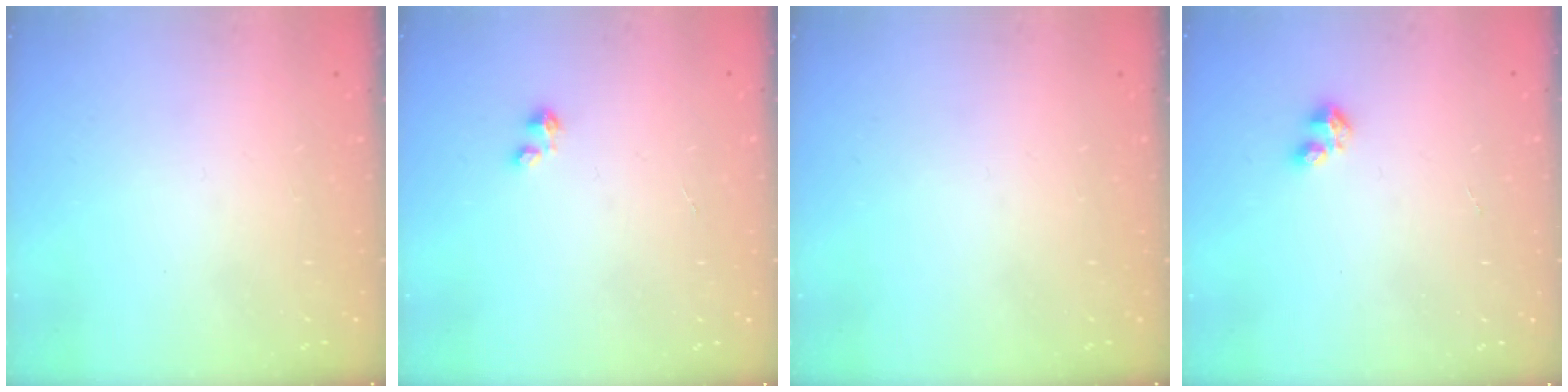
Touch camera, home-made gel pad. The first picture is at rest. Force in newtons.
{"total": 0.0}
{"total": 0.0}
{"total": 2.7, "press": 2.7, "slide": 0.4}